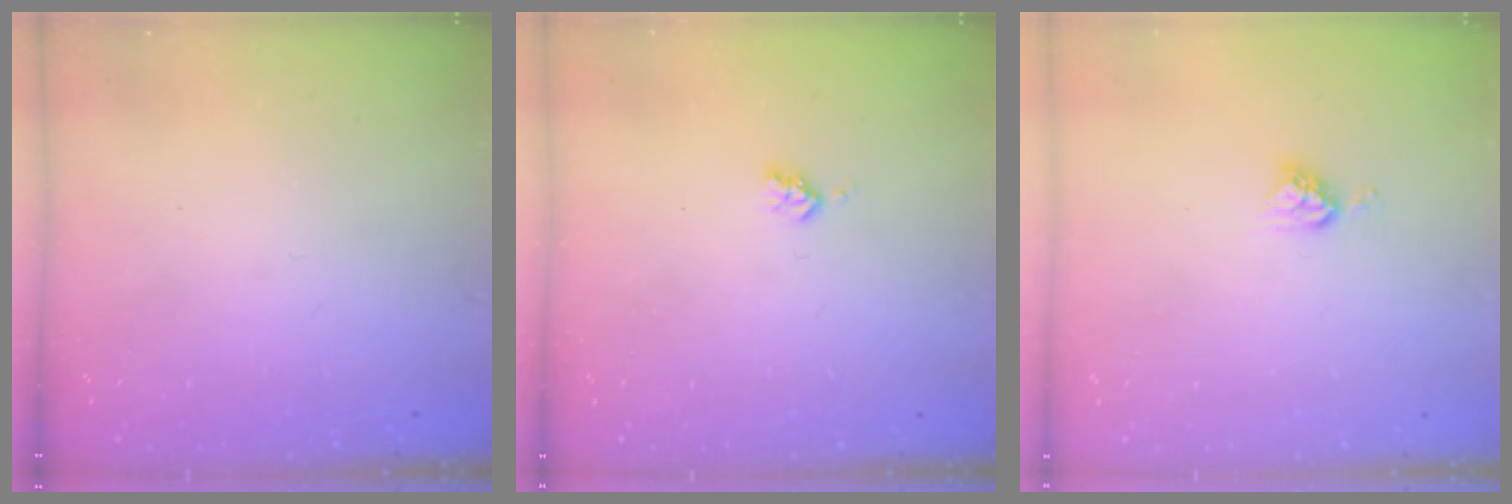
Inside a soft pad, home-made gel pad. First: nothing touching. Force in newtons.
{"total": 2.9, "press": 2.9, "slide": 0.5}
{"total": 5.4, "press": 5.4, "slide": 0.1}